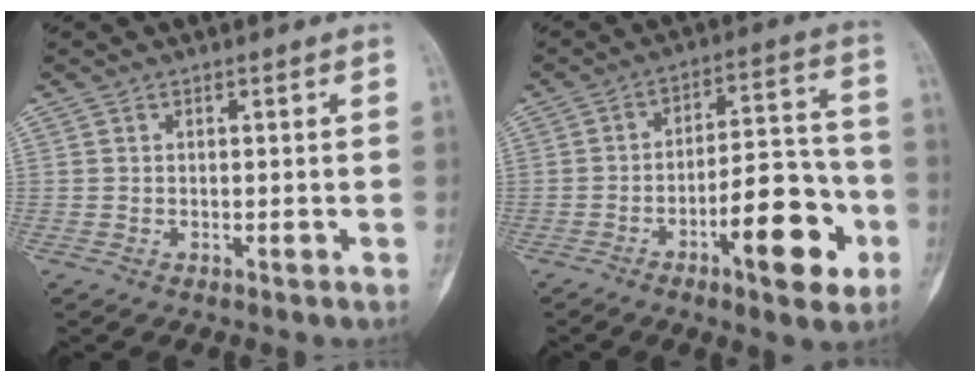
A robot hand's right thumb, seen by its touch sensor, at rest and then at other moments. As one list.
[{"total": 15.7, "force": [-6.4, 5.5, 13.3], "torque": [-0.171, 0.042, -0.092]}]